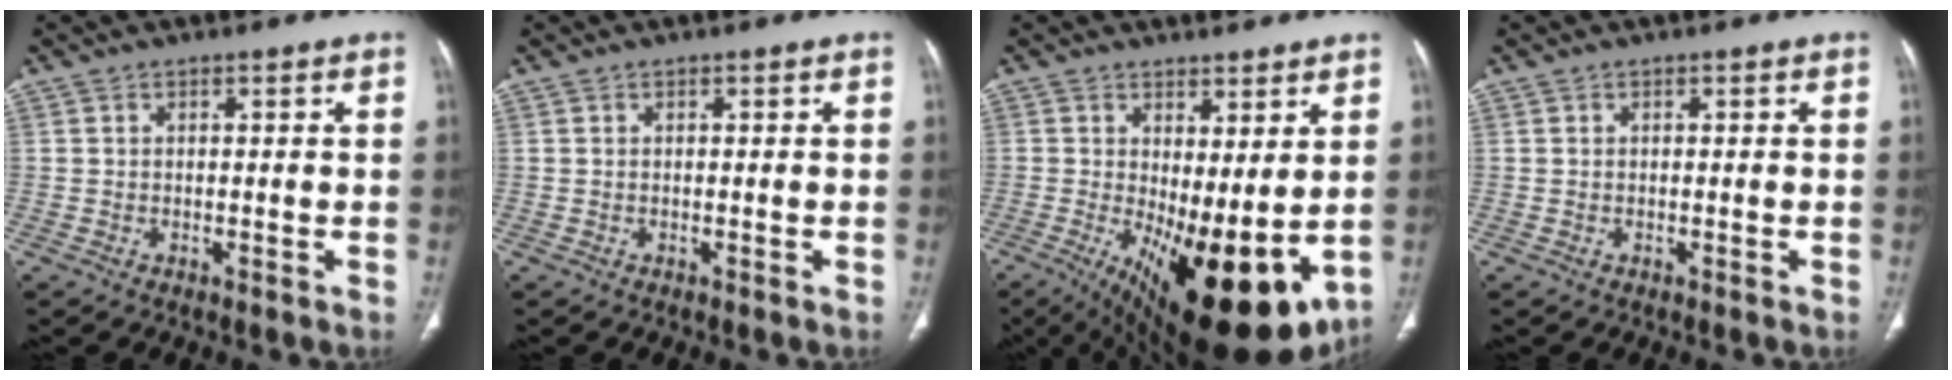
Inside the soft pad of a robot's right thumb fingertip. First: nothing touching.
{"total": 0.0}
{"total": 18.1, "force": [-2.1, 7.1, 16.5], "torque": [-0.243, -0.030, -0.004]}
{"total": 0.0}